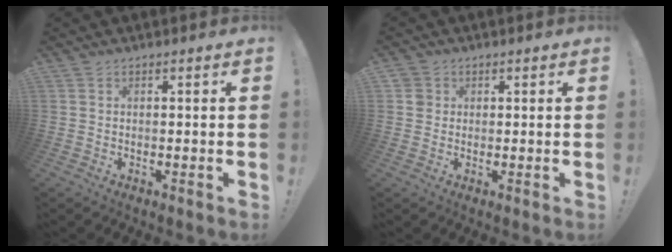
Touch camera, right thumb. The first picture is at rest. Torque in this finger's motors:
{"motor_torque": [-0.10, 0.12, 0.21, 0.07, -0.08]}